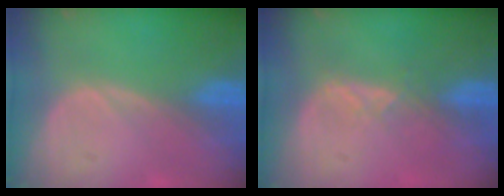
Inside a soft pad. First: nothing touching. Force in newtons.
{"total": 2.0, "press": 1.9, "slide": 0.7}